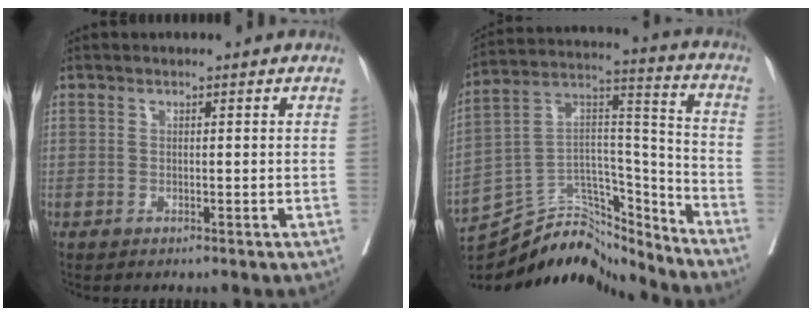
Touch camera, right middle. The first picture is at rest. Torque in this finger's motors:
{"motor_torque": [0.12, -1.10, -0.05, -0.05]}